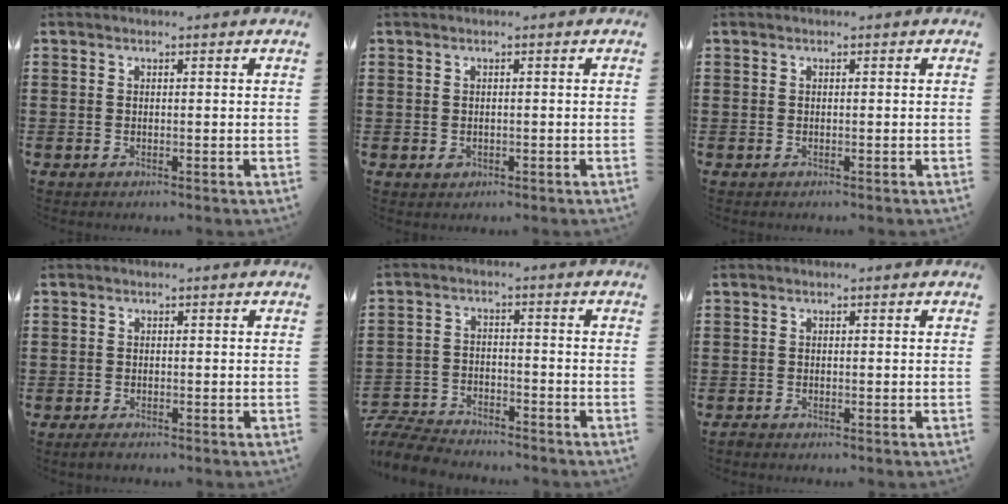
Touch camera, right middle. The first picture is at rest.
{"total": 1.0, "force": [-0.4, 0.8, 0.5], "torque": [-0.011, 0.001, -0.008]}
{"total": 0.0}
{"total": 1.1, "force": [-0.9, 0.5, 0.4], "torque": [-0.010, -0.002, -0.018]}
{"total": 7.0, "force": [-6.8, 1.2, 1.1], "torque": [-0.033, 0.009, -0.137]}
{"total": 0.8, "force": [-0.7, 0.3, 0.2], "torque": [-0.005, -0.001, -0.015]}